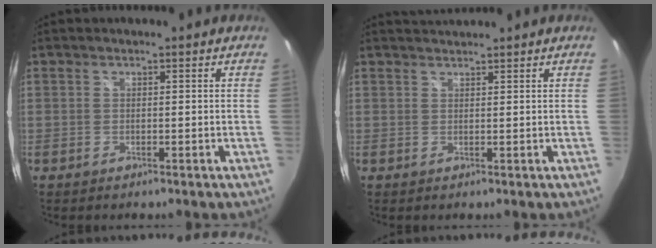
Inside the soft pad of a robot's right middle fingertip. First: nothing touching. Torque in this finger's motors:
{"motor_torque": [-0.02, -0.22, 0.05, 0.00]}